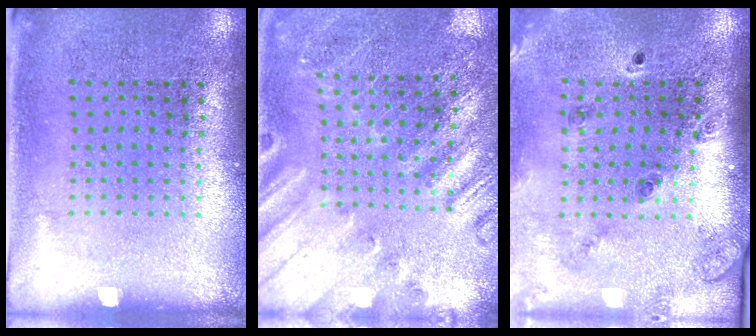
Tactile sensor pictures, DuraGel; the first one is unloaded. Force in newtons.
{"total": 2.3, "press": 2.2, "slide": 0.6}
{"total": 1.7, "press": 1.6, "slide": 0.5}